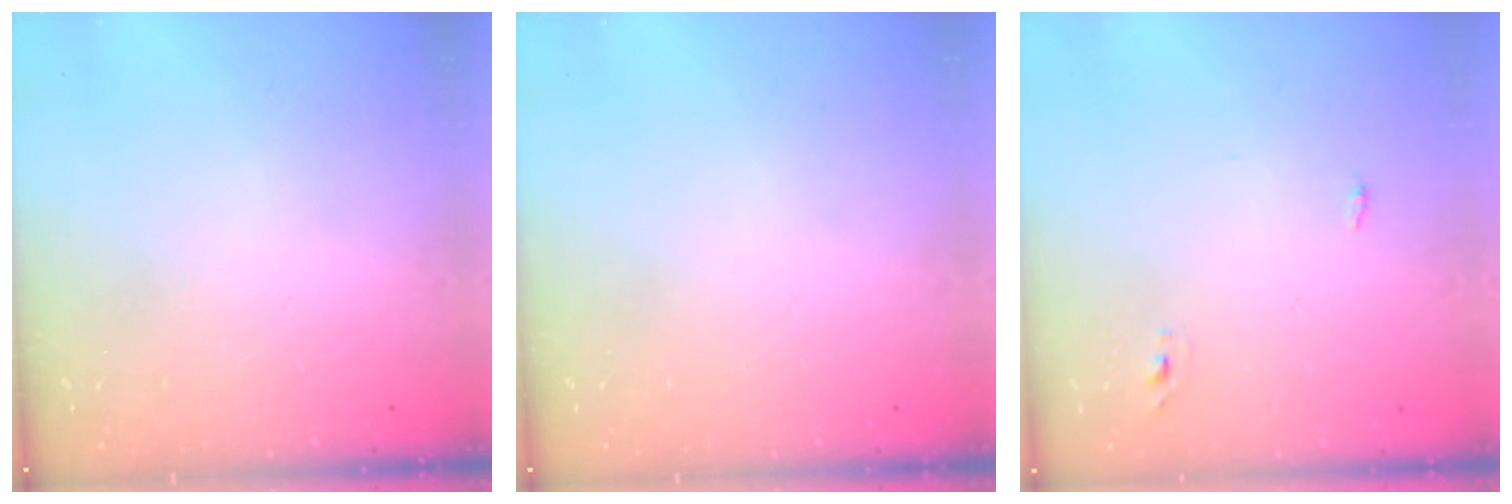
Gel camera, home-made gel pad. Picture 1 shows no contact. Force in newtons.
{"total": 0.0}
{"total": 2.7, "press": 2.6, "slide": 0.8}